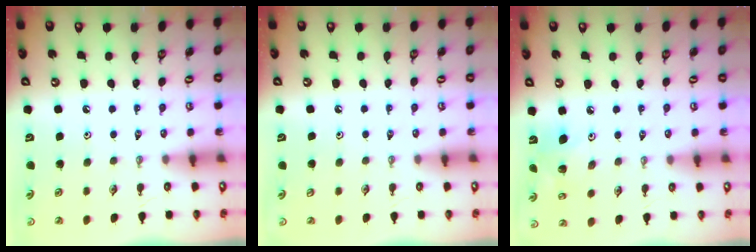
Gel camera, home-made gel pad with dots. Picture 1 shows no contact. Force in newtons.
{"total": 1.0, "press": 0.2, "slide": 1.0}
{"total": 7.1, "press": 6.9, "slide": 1.6}